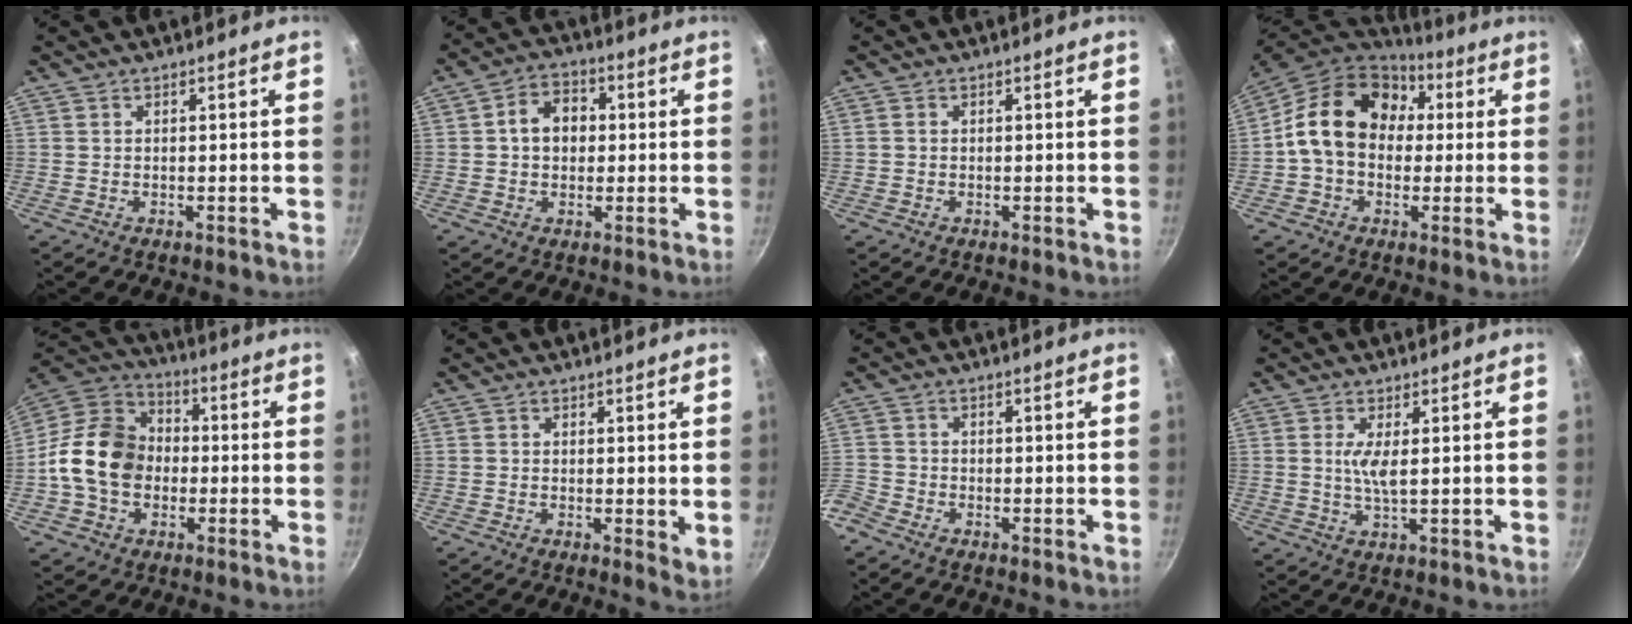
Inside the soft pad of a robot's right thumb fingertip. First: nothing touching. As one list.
[{"total": 7.4, "force": [0.7, 5.7, 4.6], "torque": [-0.050, 0.014, 0.002]}, {"total": 0.6, "force": [-0.1, 0.5, 0.2], "torque": [-0.003, 0.002, -0.003]}, {"total": 17.8, "force": [2.5, 13.7, 11.1], "torque": [-0.160, 0.034, 0.028]}, {"total": 15.7, "force": [-1.8, 12.2, 9.7], "torque": [-0.140, 0.035, -0.051]}, {"total": 2.9, "force": [0.5, 1.4, 2.5], "torque": [-0.034, -0.007, 0.006]}, {"total": 2.3, "force": [-1.6, 1.4, 0.7], "torque": [-0.027, 0.002, -0.037]}, {"total": 3.8, "force": [0.8, 0.8, 3.7], "torque": [-0.078, -0.007, 0.016]}]